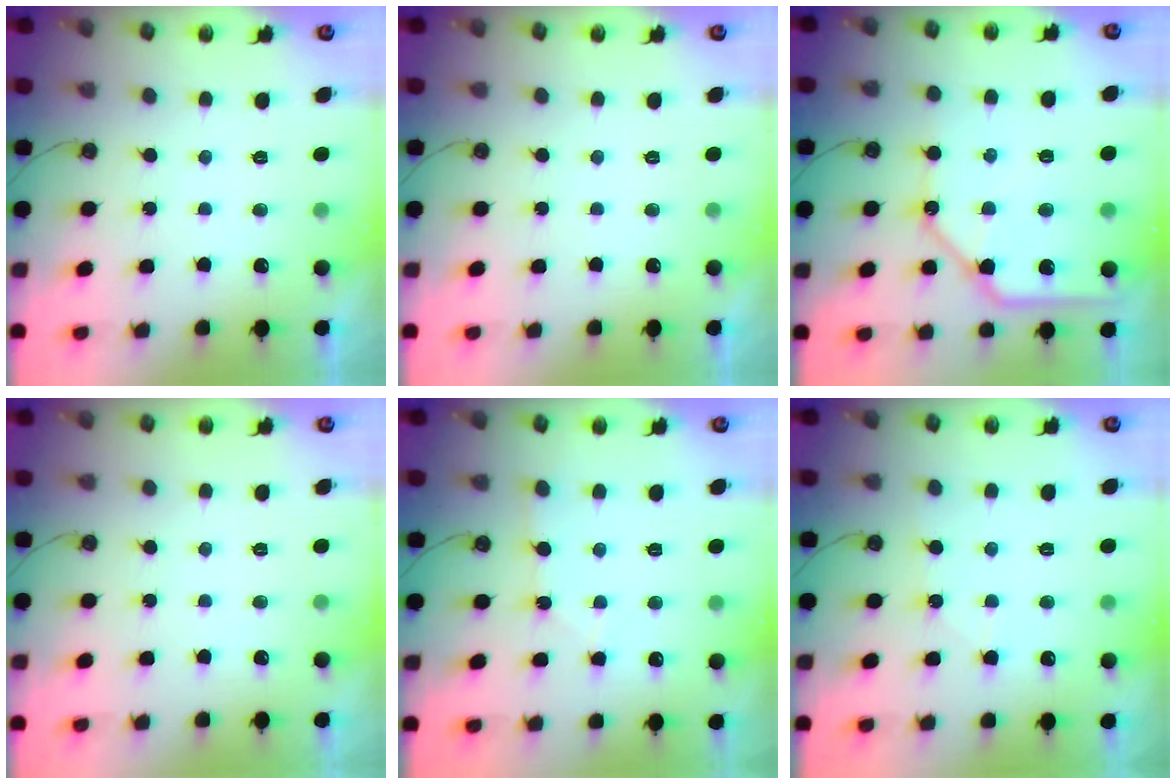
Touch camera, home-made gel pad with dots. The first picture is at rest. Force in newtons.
{"total": 0.0}
{"total": 14.1, "press": 14.0, "slide": 1.9}
{"total": 0.0}
{"total": 3.0, "press": 3.0, "slide": 0.4}
{"total": 4.2, "press": 4.1, "slide": 0.5}